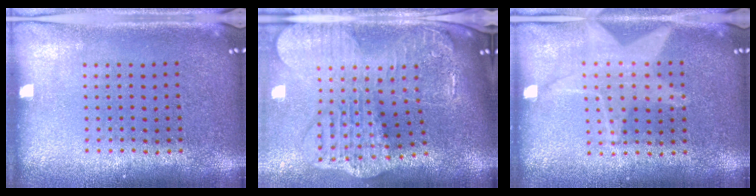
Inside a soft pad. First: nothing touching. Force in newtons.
{"total": 4.3, "press": 3.3, "slide": 2.8}
{"total": 1.3, "press": 1.3, "slide": 0.3}